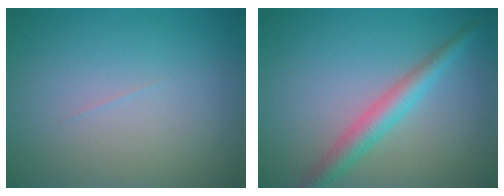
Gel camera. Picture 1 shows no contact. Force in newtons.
{"total": 3.2, "press": 3.2, "slide": 0.1}